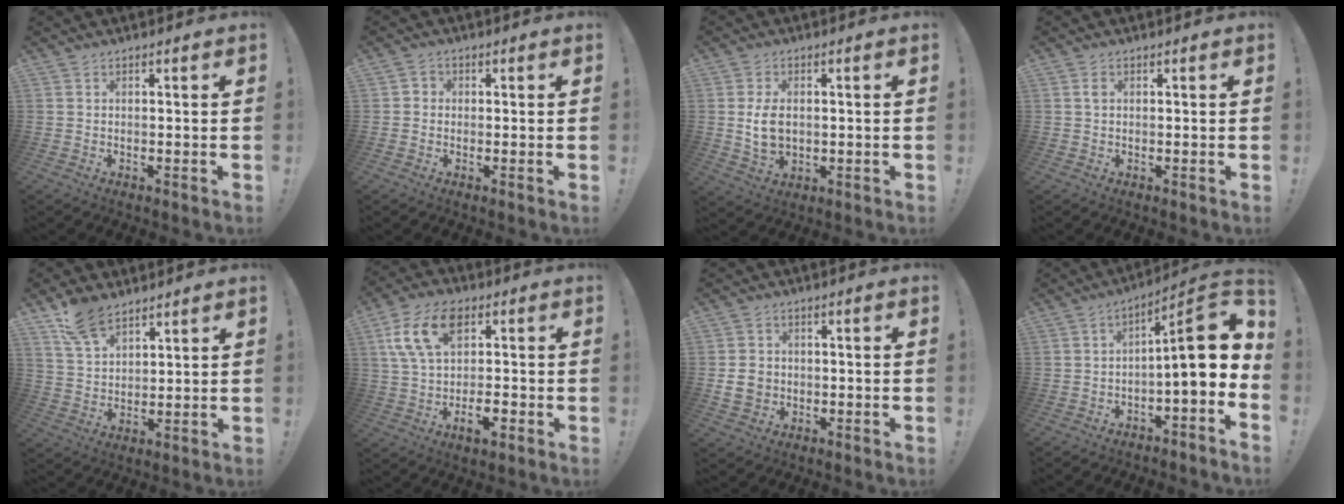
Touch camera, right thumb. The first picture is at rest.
{"total": 2.0, "force": [-0.8, 1.6, 0.8], "torque": [-0.018, 0.011, -0.013]}
{"total": 7.6, "force": [0.3, 5.0, 5.7], "torque": [-0.105, -0.005, 0.001]}
{"total": 1.1, "force": [0.2, 0.6, 0.9], "torque": [-0.020, 0.004, 0.002]}
{"total": 9.8, "force": [7.3, 4.8, 4.5], "torque": [-0.086, -0.036, 0.142]}
{"total": 14.5, "force": [0.6, 8.9, 11.4], "torque": [-0.206, 0.006, 0.012]}
{"total": 5.9, "force": [-0.6, 5.1, 2.8], "torque": [-0.040, 0.008, -0.011]}
{"total": 13.2, "force": [0.4, 3.7, 12.7], "torque": [-0.184, 0.003, 0.002]}